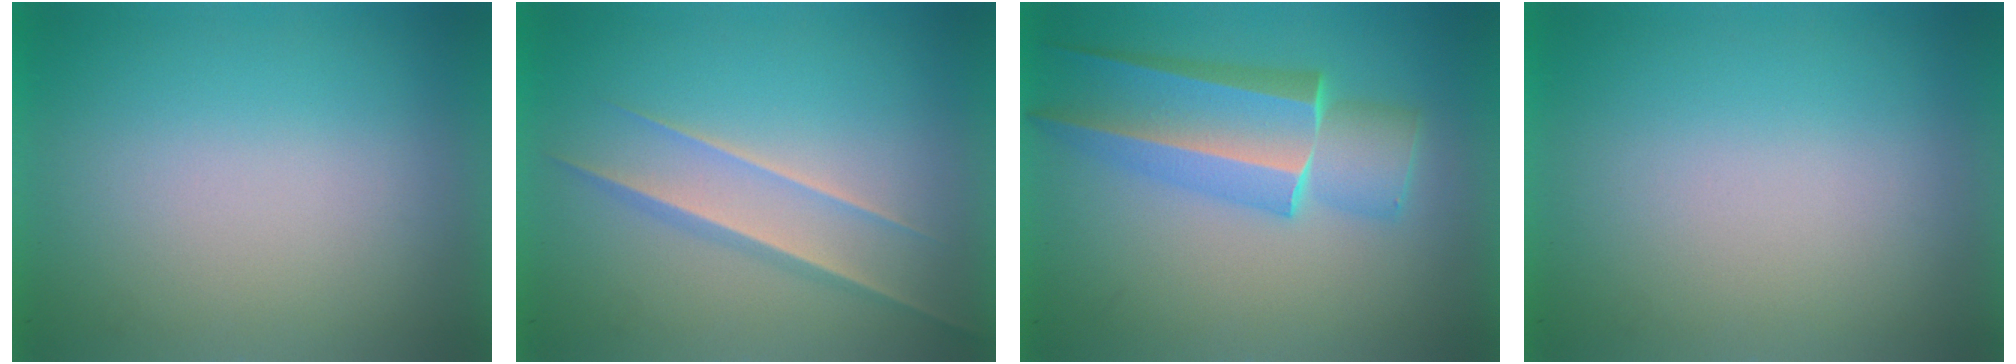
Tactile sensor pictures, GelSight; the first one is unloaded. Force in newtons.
{"total": 1.5}
{"total": 4.6}
{"total": 0.0}